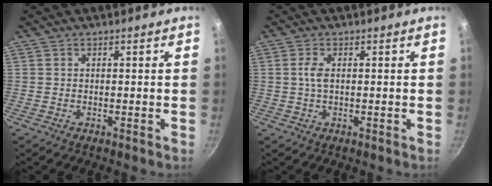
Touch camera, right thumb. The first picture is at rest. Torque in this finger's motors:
{"motor_torque": [-0.06, -0.17, 0.47, -0.07, 0.03]}